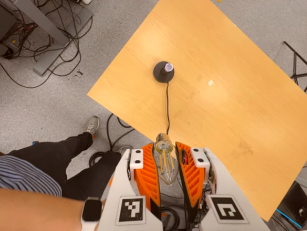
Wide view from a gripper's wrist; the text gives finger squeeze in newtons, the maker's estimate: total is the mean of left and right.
{"total": 21.8, "left": 24.7, "right": 18.9}